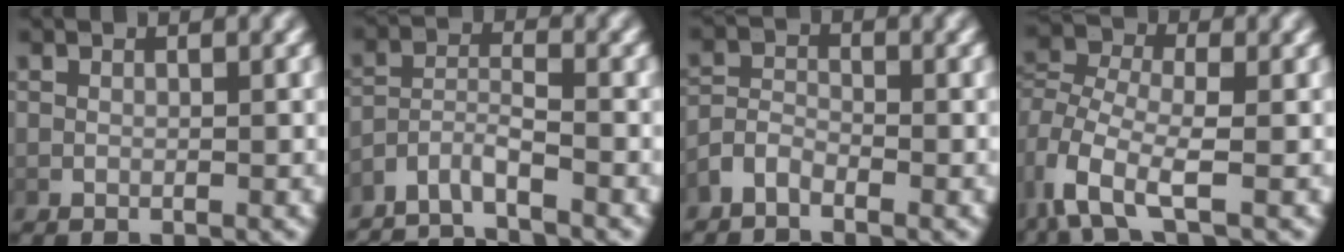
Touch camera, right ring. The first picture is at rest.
{"total": 6.3, "force": [-5.5, 2.6, 1.7], "torque": [-0.035, -0.022, -0.089]}
{"total": 2.3, "force": [-1.6, 1.4, 0.9], "torque": [-0.022, -0.008, -0.031]}
{"total": 4.4, "force": [-0.8, 2.6, 3.4], "torque": [-0.095, -0.026, -0.008]}